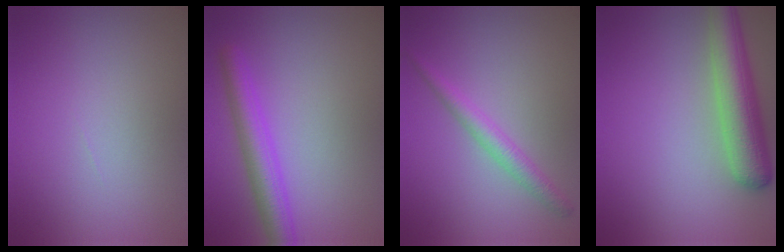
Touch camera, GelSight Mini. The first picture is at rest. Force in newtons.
{"total": 3.7, "press": 3.7, "slide": 0.2}
{"total": 2.2, "press": 2.2, "slide": 0.1}
{"total": 5.5, "press": 5.5, "slide": 0.2}